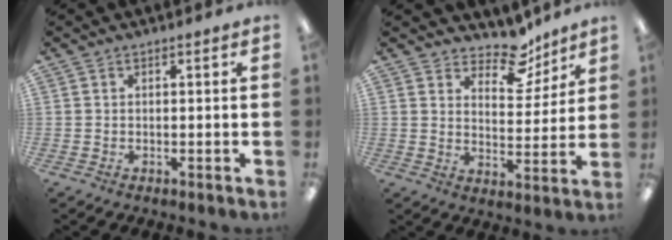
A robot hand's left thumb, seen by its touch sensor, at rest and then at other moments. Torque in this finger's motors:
{"motor_torque": [0.18, 0.16, -0.18, -0.32, -0.05]}